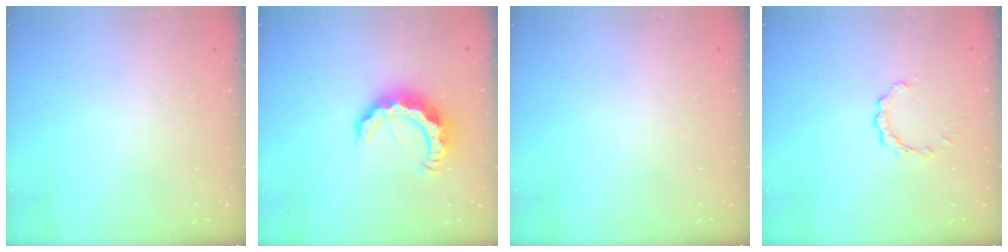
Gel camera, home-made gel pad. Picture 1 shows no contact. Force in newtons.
{"total": 10.5, "press": 10.4, "slide": 1.2}
{"total": 0.0}
{"total": 2.3, "press": 2.3, "slide": 0.3}